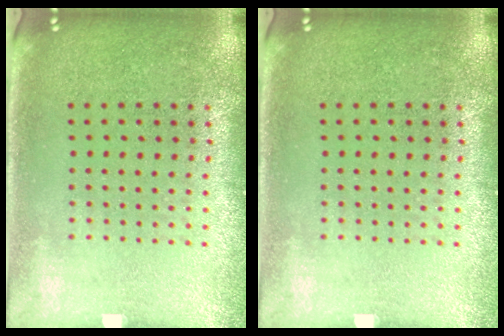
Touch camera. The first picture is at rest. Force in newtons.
{"total": 0.0}